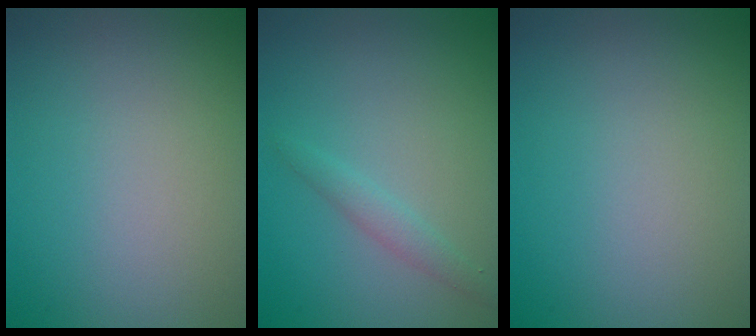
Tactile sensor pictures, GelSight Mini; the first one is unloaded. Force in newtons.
{"total": 1.4, "press": 1.4, "slide": 0.0}
{"total": 0.0}